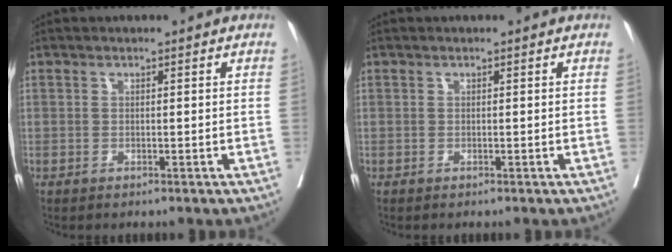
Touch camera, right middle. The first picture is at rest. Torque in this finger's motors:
{"motor_torque": [0.20, -0.22, 0.04, 0.01]}